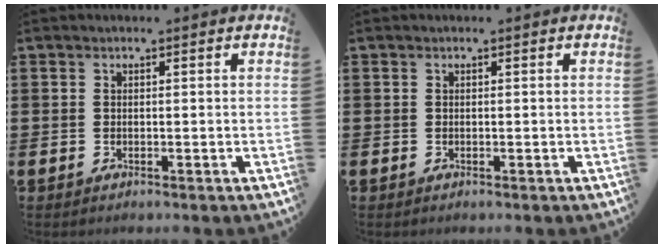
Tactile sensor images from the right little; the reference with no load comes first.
{"total": 0.0}